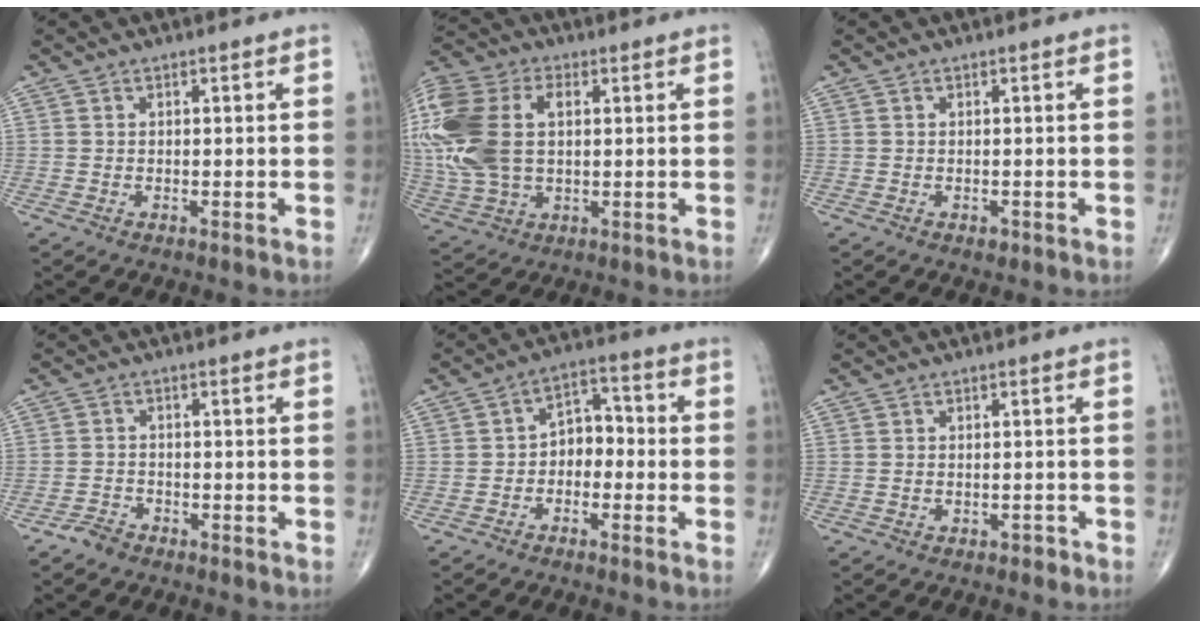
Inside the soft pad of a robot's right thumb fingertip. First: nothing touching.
{"total": 21.7, "force": [2.8, 13.8, 16.5], "torque": [-0.414, 0.015, 0.055]}
{"total": 0.7, "force": [-0.3, 0.5, 0.4], "torque": [-0.005, -0.001, -0.004]}
{"total": 2.6, "force": [-2.2, 1.3, 0.5], "torque": [-0.014, 0.008, -0.042]}
{"total": 6.1, "force": [-1.8, 4.4, 3.8], "torque": [-0.033, 0.039, -0.045]}
{"total": 1.2, "force": [-0.8, 0.8, 0.4], "torque": [-0.007, 0.010, -0.011]}